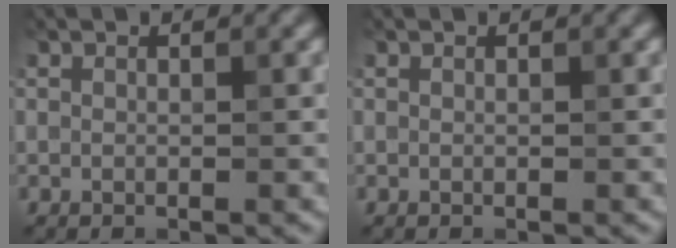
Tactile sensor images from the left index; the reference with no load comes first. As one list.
[{"total": 0.0}]